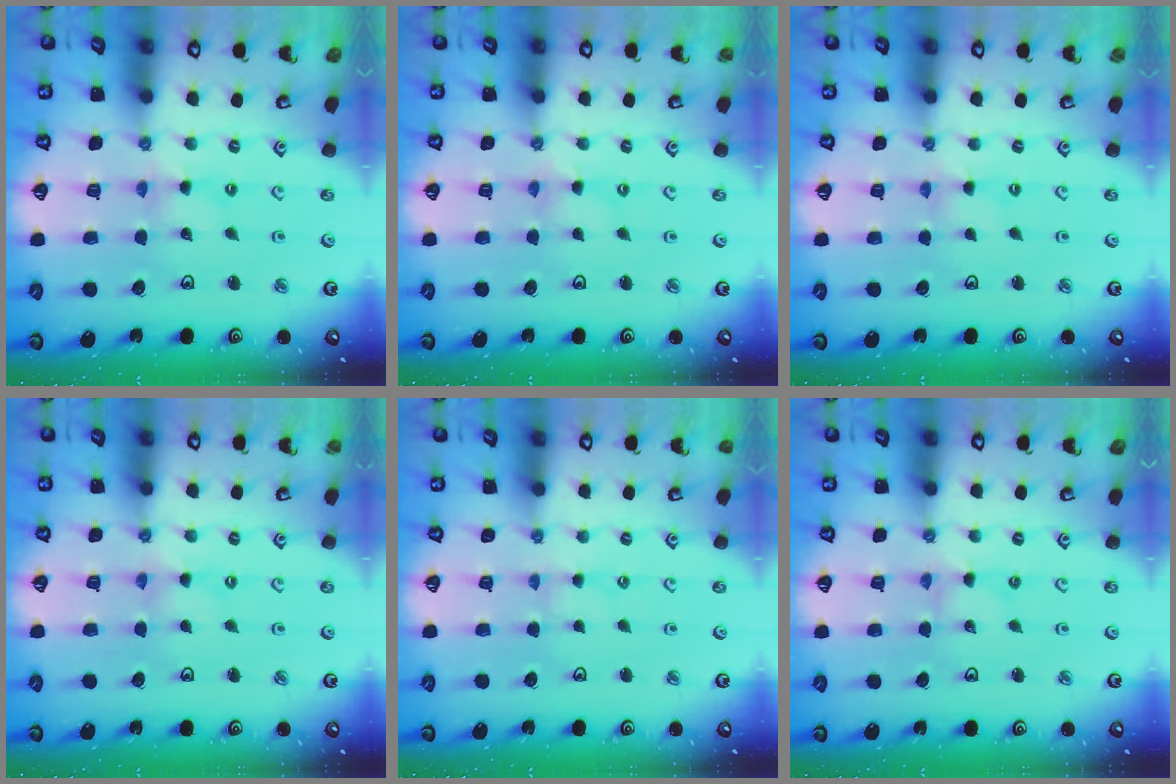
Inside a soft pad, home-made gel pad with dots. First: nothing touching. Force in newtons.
{"total": 0.0}
{"total": 0.0}
{"total": 0.0}
{"total": 0.0}
{"total": 0.0}